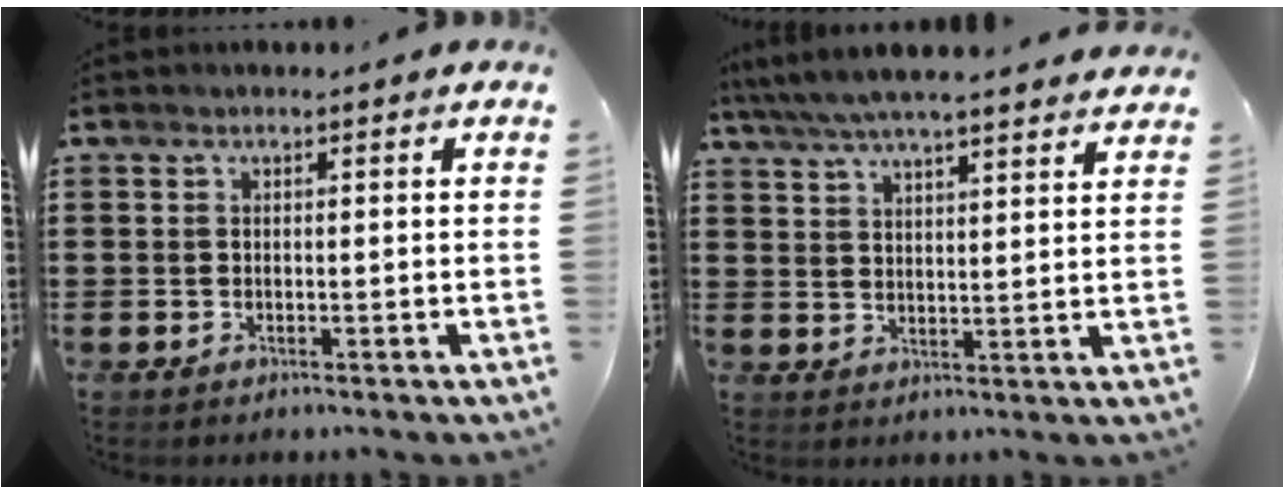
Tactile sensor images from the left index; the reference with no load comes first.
{"total": 5.2, "force": [4.8, 0.2, 2.0], "torque": [-0.055, -0.019, 0.084]}